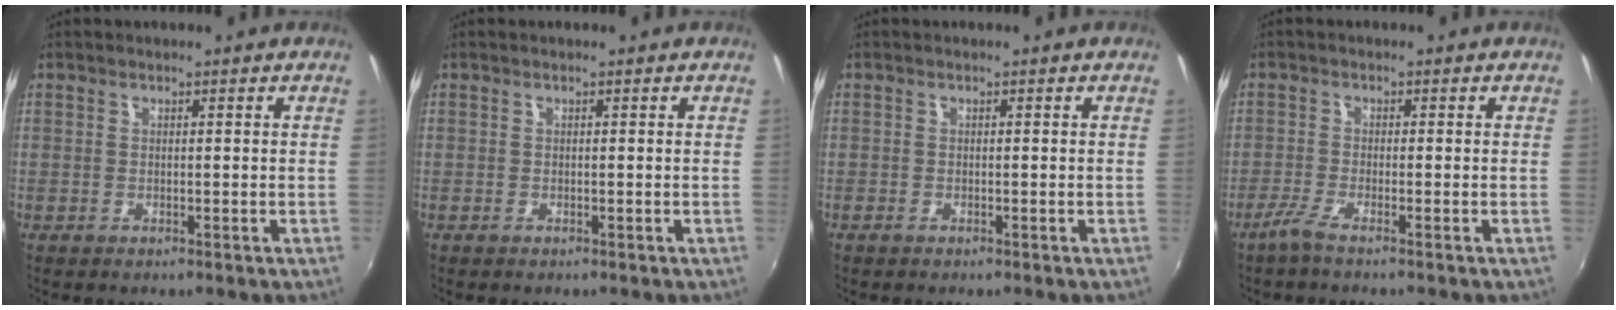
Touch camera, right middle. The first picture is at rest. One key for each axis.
{"total": 0.0}
{"total": 0.6, "fx": -0.5, "fy": 0.3, "fz": 0.1, "tx": -0.003, "ty": -0.004, "tz": -0.011}
{"total": 2.6, "fx": -2.0, "fy": -0.3, "fz": 1.7, "tx": -0.048, "ty": -0.007, "tz": -0.045}